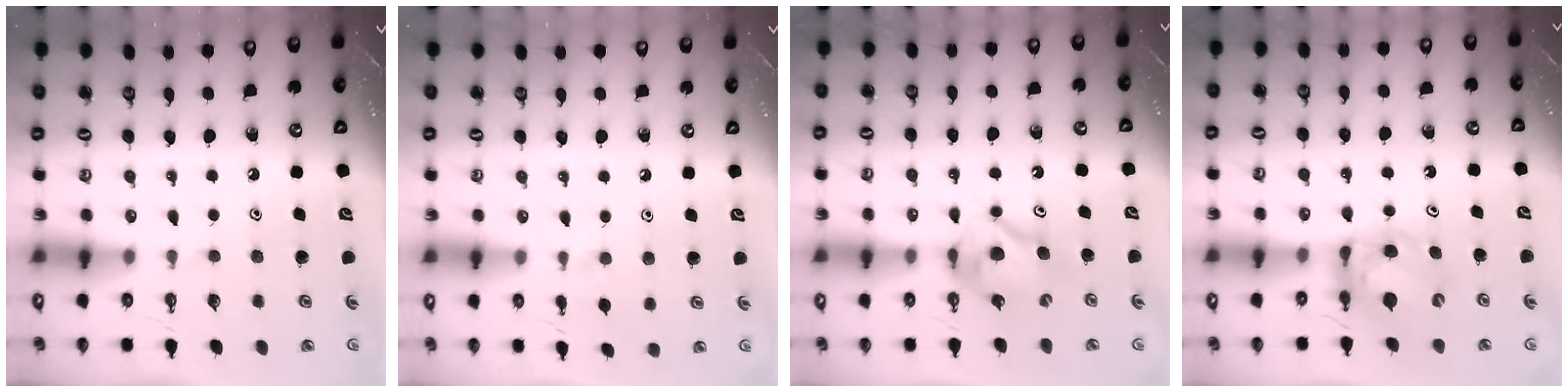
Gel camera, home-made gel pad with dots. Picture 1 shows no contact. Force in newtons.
{"total": 4.5, "press": 4.5, "slide": 0.7}
{"total": 8.3, "press": 8.2, "slide": 0.6}
{"total": 6.1, "press": 6.1, "slide": 0.1}